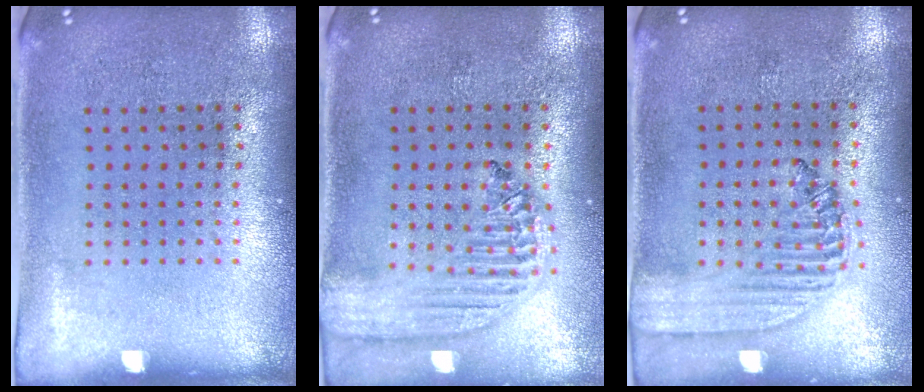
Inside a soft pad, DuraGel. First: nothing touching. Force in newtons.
{"total": 2.2, "press": 1.9, "slide": 1.1}
{"total": 1.5, "press": 1.4, "slide": 0.6}